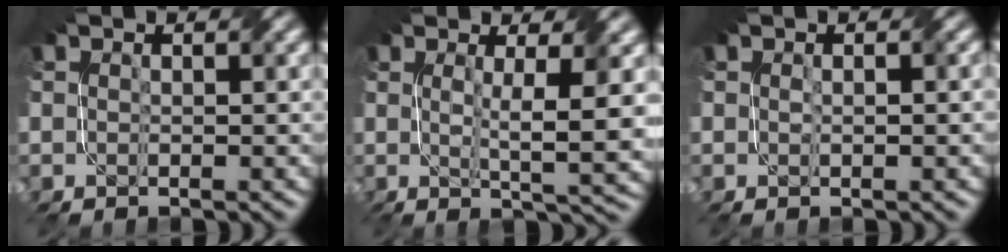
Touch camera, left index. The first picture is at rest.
{"total": 5.4, "force": [0.8, 1.0, 5.2], "torque": [-0.083, -0.010, 0.016]}
{"total": 0.9, "force": [0.0, 0.2, 0.9], "torque": [-0.019, 0.002, 0.001]}